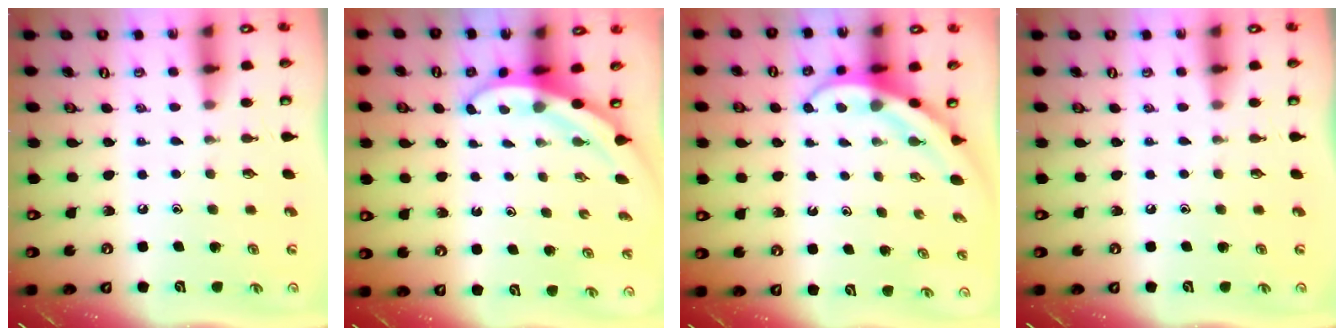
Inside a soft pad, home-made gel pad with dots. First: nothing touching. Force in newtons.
{"total": 3.2, "press": 3.2, "slide": 0.1}
{"total": 4.0, "press": 4.0, "slide": 0.4}
{"total": 0.0}